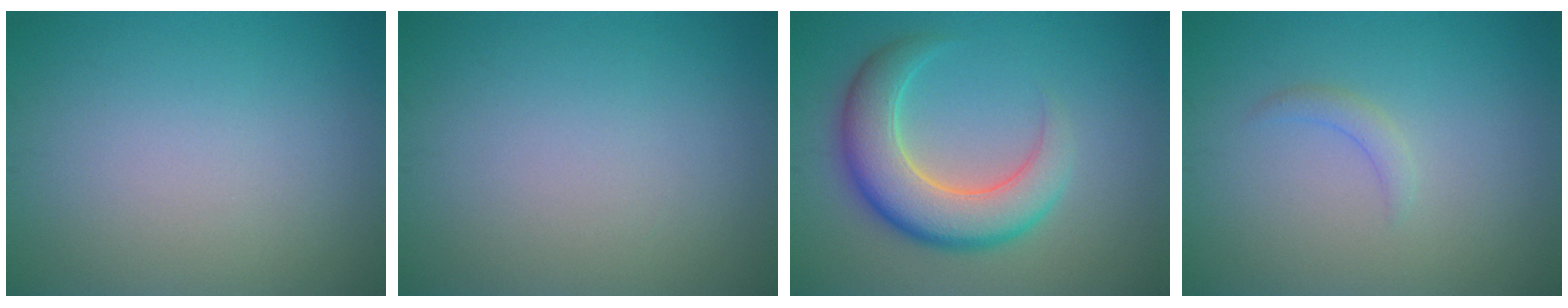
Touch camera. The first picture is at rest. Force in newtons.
{"total": 0.0}
{"total": 7.1, "press": 7.1, "slide": 0.4}
{"total": 1.2, "press": 1.2, "slide": 0.2}